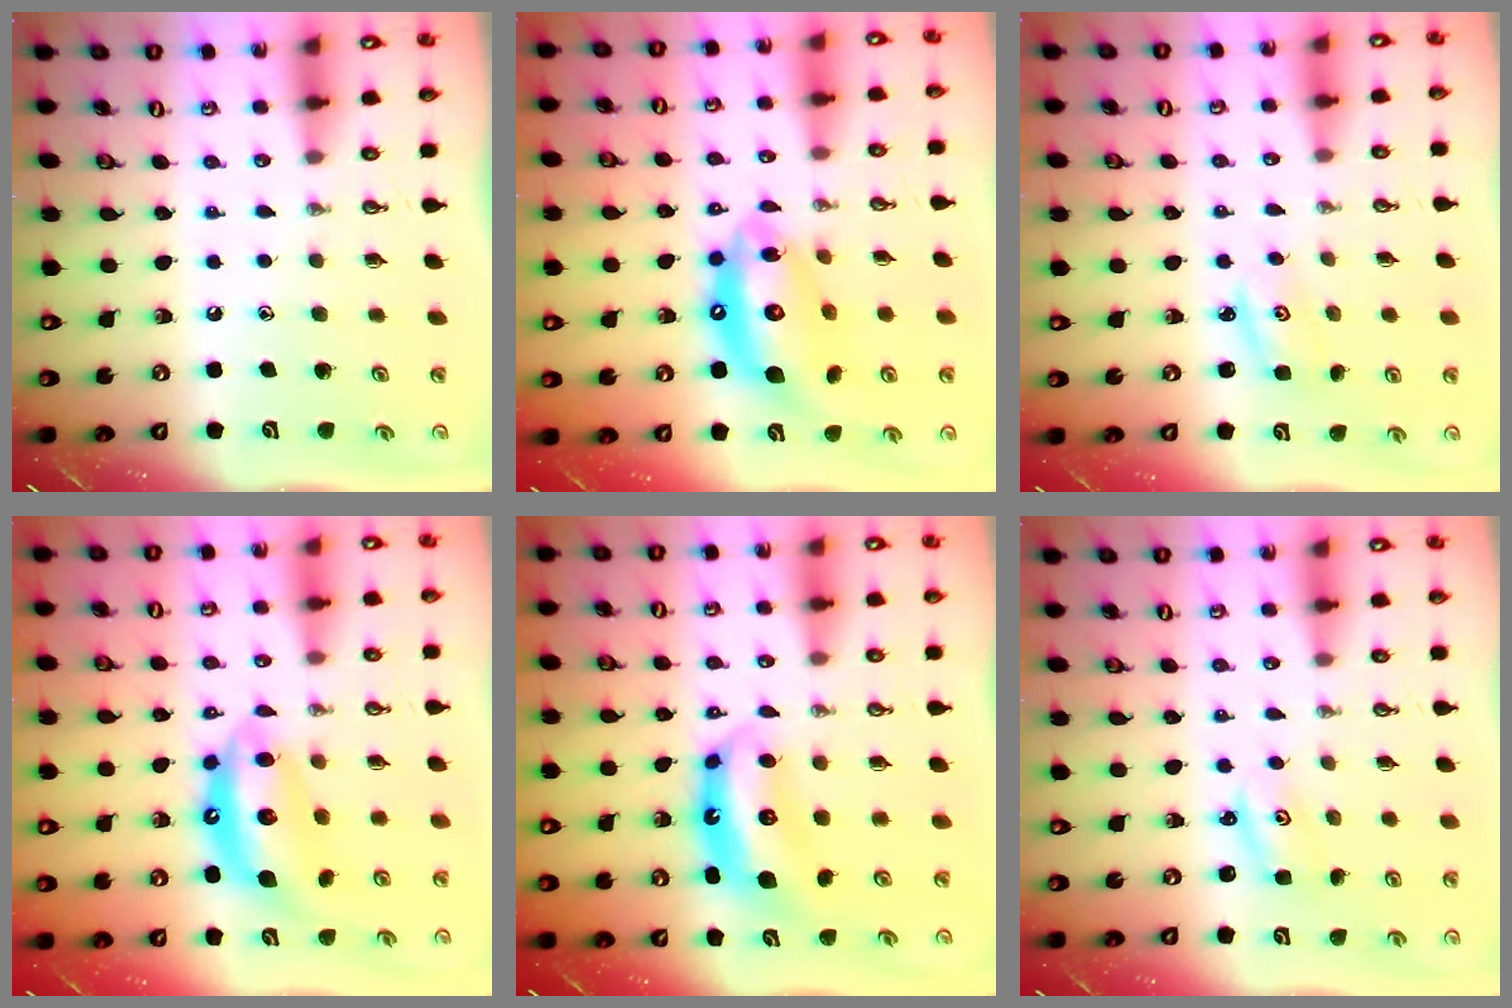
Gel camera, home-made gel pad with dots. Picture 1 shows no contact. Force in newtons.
{"total": 17.1, "press": 17.0, "slide": 1.8}
{"total": 2.1, "press": 2.1, "slide": 0.2}
{"total": 12.2, "press": 12.1, "slide": 0.9}
{"total": 6.9, "press": 6.9, "slide": 0.6}
{"total": 2.2, "press": 2.2, "slide": 0.2}